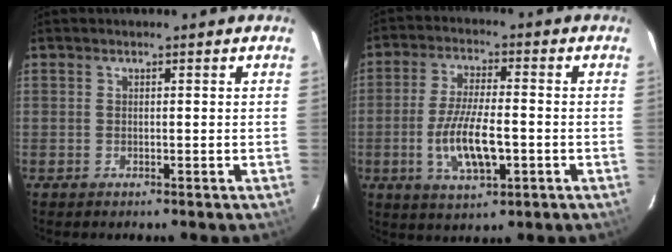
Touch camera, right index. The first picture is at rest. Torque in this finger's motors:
{"motor_torque": [0.39, -0.16, 0.41, 0.11]}